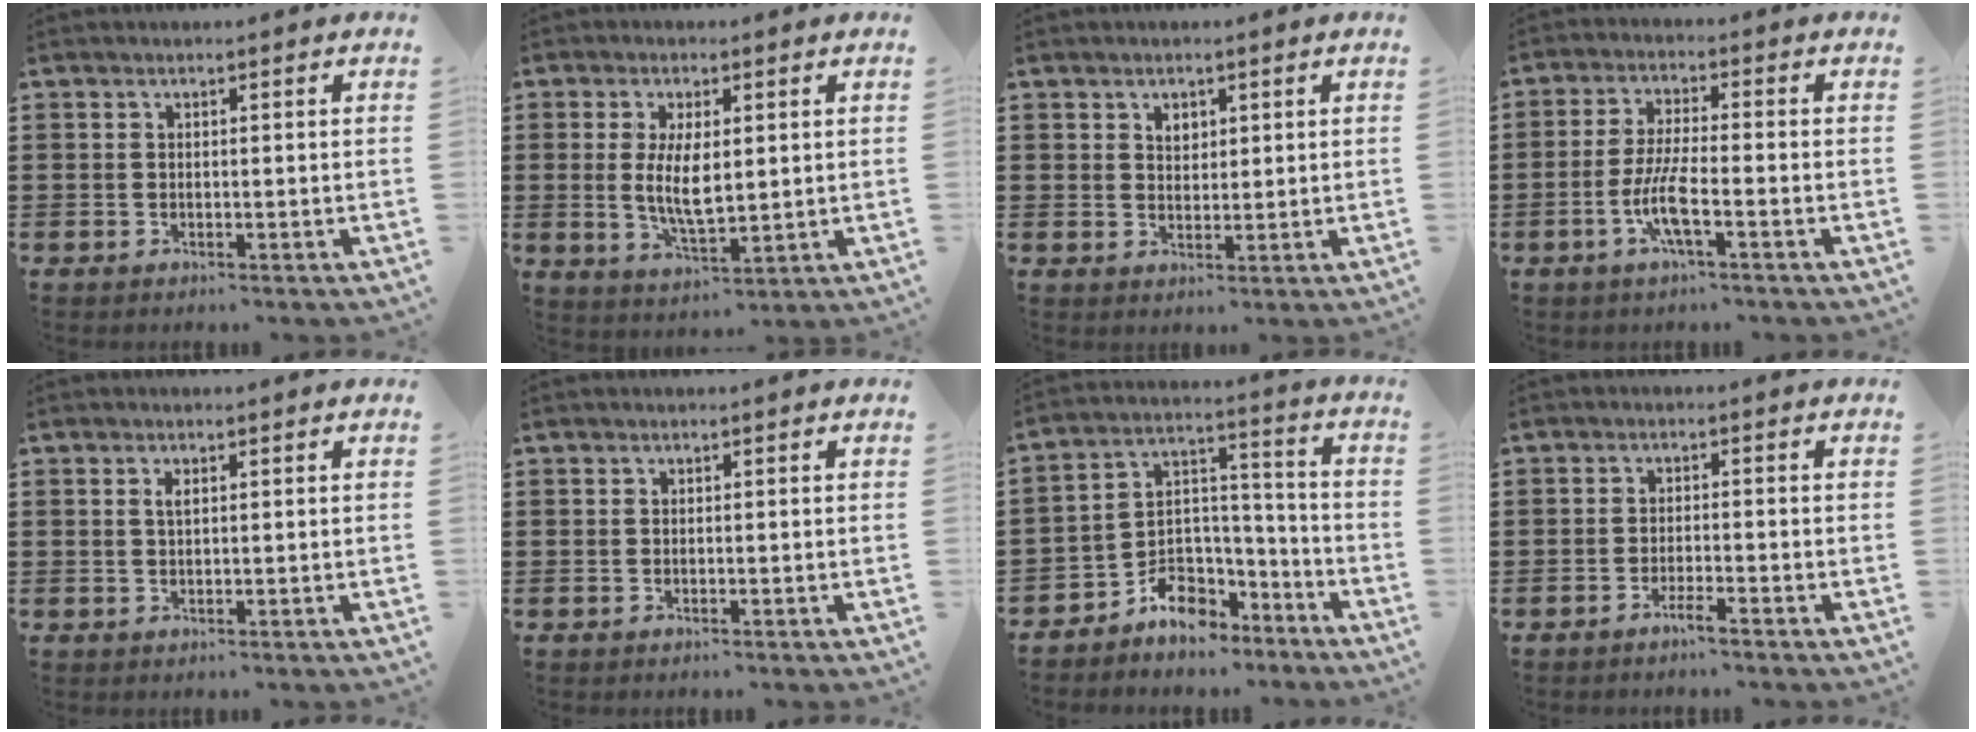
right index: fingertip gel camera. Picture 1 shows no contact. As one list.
[{"total": 6.7, "force": [0.5, 2.7, 6.1], "torque": [-0.116, 0.000, 0.006]}, {"total": 2.0, "force": [1.2, 1.4, 0.8], "torque": [-0.020, 0.007, 0.022]}, {"total": 6.4, "force": [-2.6, 1.2, 5.7], "torque": [-0.129, -0.013, -0.055]}, {"total": 1.2, "force": [0.4, 0.4, 1.1], "torque": [-0.023, 0.005, 0.007]}, {"total": 0.0}, {"total": 6.3, "force": [-5.0, 3.9, 0.5], "torque": [-0.008, 0.017, -0.093]}, {"total": 1.9, "force": [-1.5, 0.0, 1.1], "torque": [-0.020, 0.000, -0.027]}]